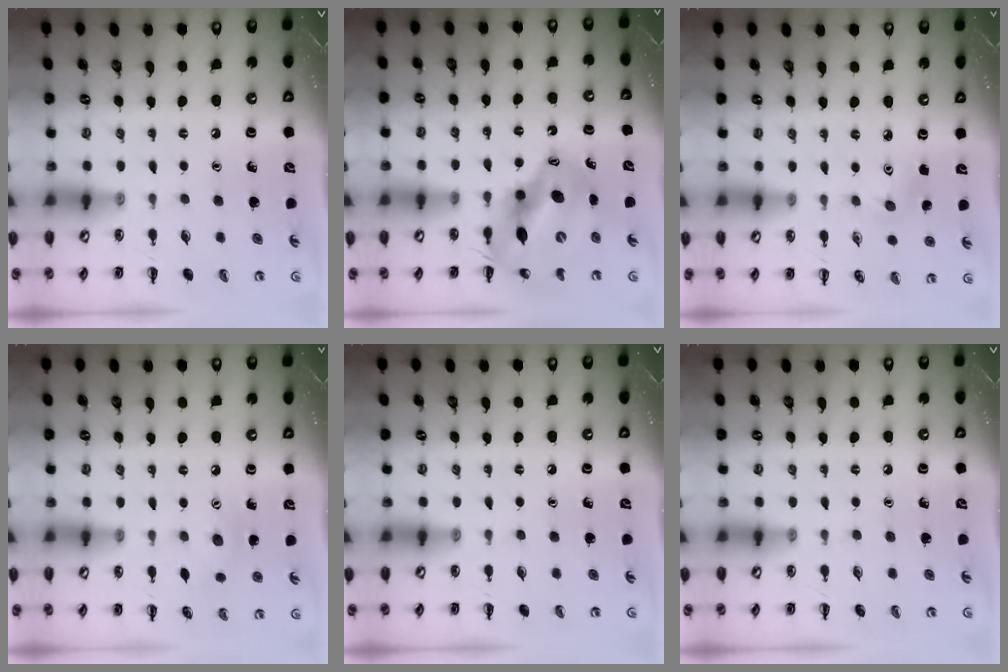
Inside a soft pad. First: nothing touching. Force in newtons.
{"total": 13.8, "press": 13.4, "slide": 3.5}
{"total": 4.9, "press": 4.7, "slide": 1.4}
{"total": 5.0, "press": 4.9, "slide": 1.1}
{"total": 0.0}
{"total": 0.0}